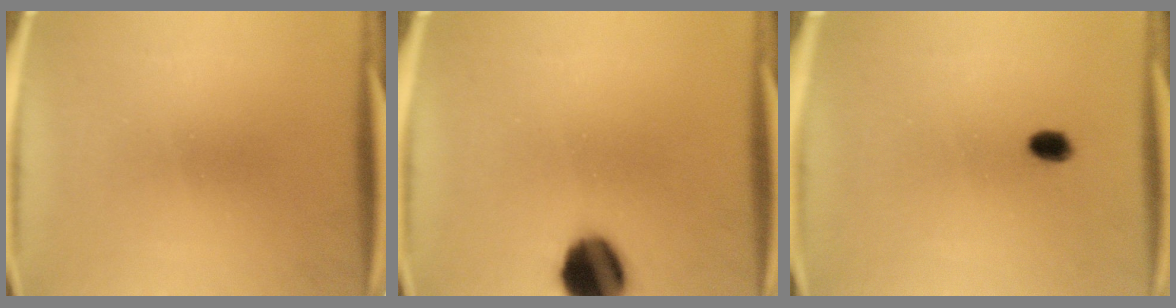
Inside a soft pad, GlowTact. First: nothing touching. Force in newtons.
{"total": 12.5}
{"total": 2.4}